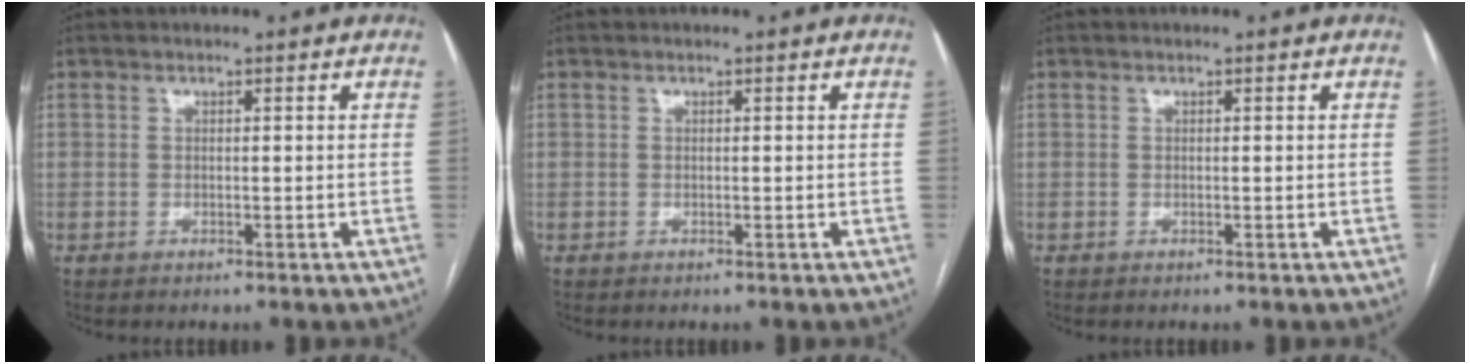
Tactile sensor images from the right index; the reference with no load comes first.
{"total": 0.0}
{"total": 0.0}